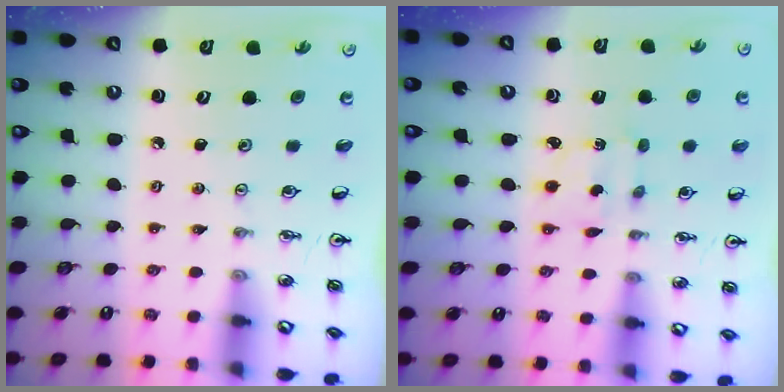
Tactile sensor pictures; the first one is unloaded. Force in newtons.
{"total": 2.8, "press": 2.8, "slide": 0.5}